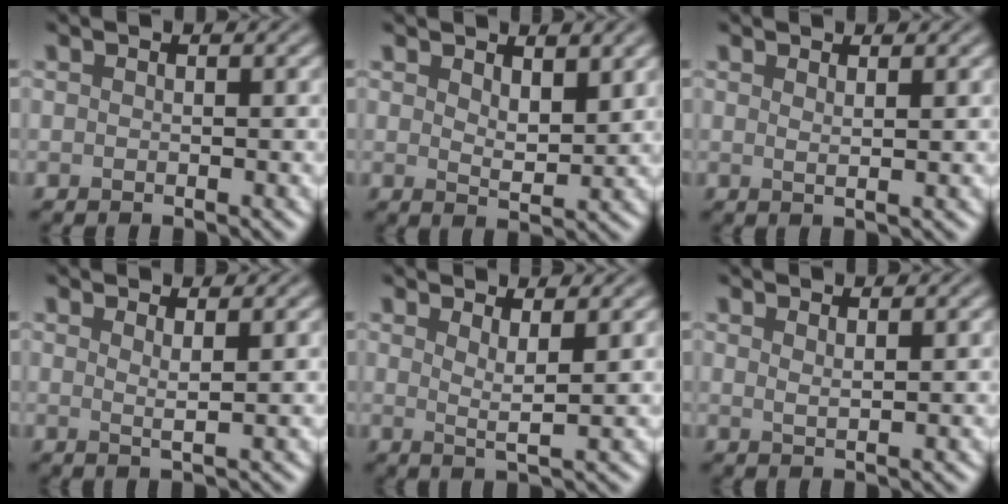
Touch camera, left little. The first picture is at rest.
{"total": 3.4, "force": [1.8, 1.4, 2.5], "torque": [-0.044, -0.006, 0.034]}
{"total": 1.2, "force": [0.8, 0.3, 0.8], "torque": [-0.009, 0.000, 0.012]}
{"total": 1.7, "force": [1.0, 0.4, 1.3], "torque": [-0.018, -0.001, 0.013]}
{"total": 2.5, "force": [1.4, 0.5, 2.0], "torque": [-0.029, -0.006, 0.022]}
{"total": 1.4, "force": [1.0, 0.3, 0.8], "torque": [-0.013, 0.000, 0.016]}